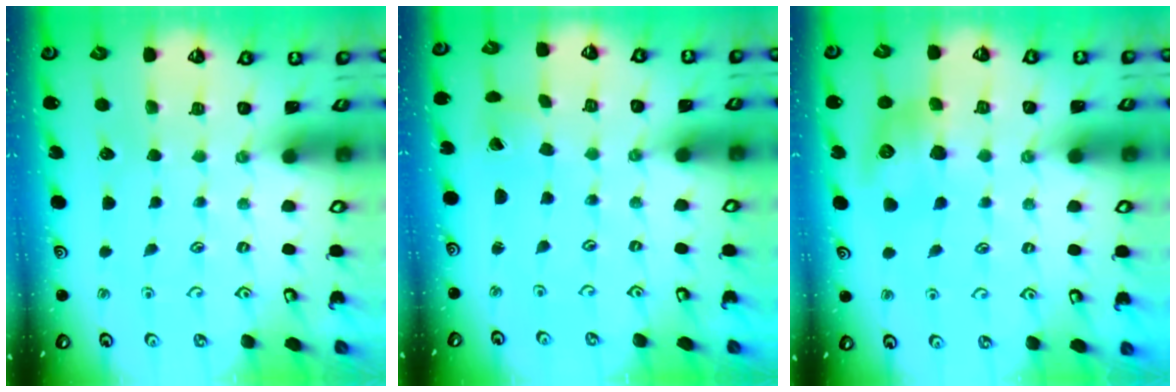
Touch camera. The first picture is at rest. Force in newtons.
{"total": 1.4, "press": 1.4, "slide": 0.1}
{"total": 9.8, "press": 9.8, "slide": 0.2}